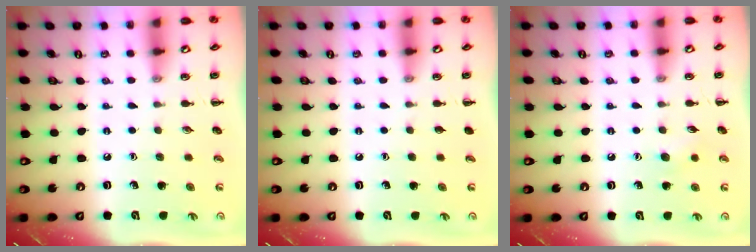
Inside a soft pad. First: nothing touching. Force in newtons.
{"total": 0.0}
{"total": 5.6, "press": 5.4, "slide": 1.4}